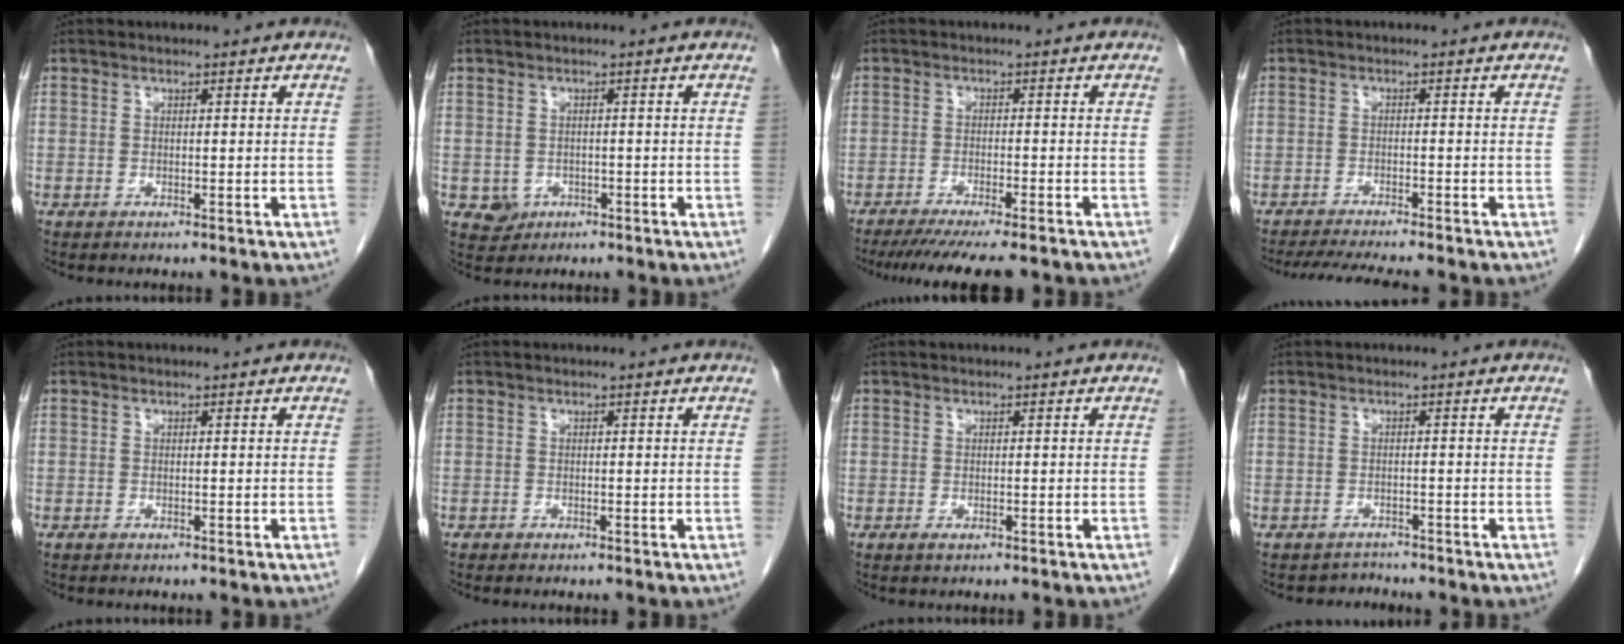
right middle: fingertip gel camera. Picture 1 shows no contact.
{"total": 2.8, "force": [-0.9, 2.5, 0.7], "torque": [-0.008, 0.004, -0.007]}
{"total": 11.7, "force": [-9.9, 0.7, 6.0], "torque": [-0.075, -0.025, -0.144]}
{"total": 9.9, "force": [-8.8, 0.7, 4.5], "torque": [-0.060, -0.014, -0.127]}
{"total": 0.0}
{"total": 0.0}
{"total": 0.6, "force": [-0.3, 0.2, 0.5], "torque": [-0.007, -0.001, -0.004]}
{"total": 1.7, "force": [-1.4, 0.3, -0.8], "torque": [0.014, -0.005, -0.024]}